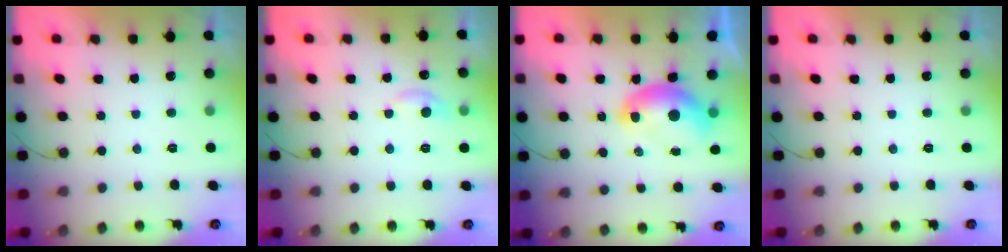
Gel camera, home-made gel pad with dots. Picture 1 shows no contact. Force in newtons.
{"total": 5.7, "press": 5.7, "slide": 0.8}
{"total": 8.5, "press": 8.4, "slide": 1.0}
{"total": 0.0}